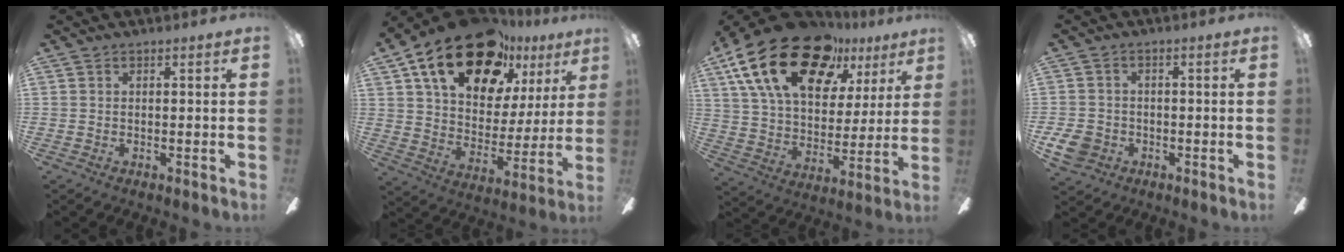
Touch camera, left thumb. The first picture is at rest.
{"total": 23.9, "force": [14.9, 12.8, 13.6], "torque": [-0.225, -0.082, 0.261]}
{"total": 24.4, "force": [14.4, 12.8, 15.0], "torque": [-0.273, -0.074, 0.256]}
{"total": 6.0, "force": [-2.4, 4.9, 2.5], "torque": [-0.075, 0.014, -0.047]}